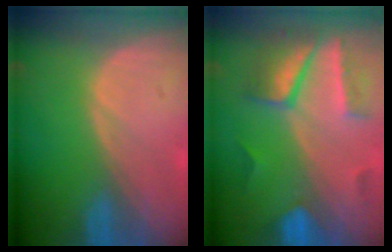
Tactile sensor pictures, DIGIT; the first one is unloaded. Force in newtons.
{"total": 7.9, "press": 7.6, "slide": 2.0}